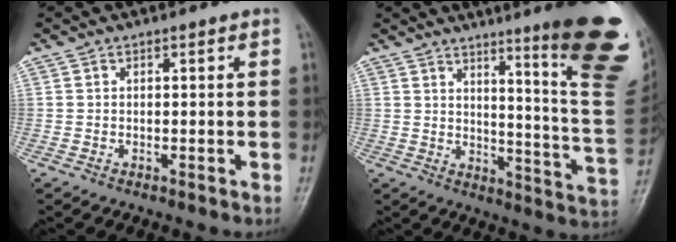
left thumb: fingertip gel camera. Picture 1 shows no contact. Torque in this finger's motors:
{"motor_torque": [2.81, 1.32, 1.36, -1.41, 0.34]}